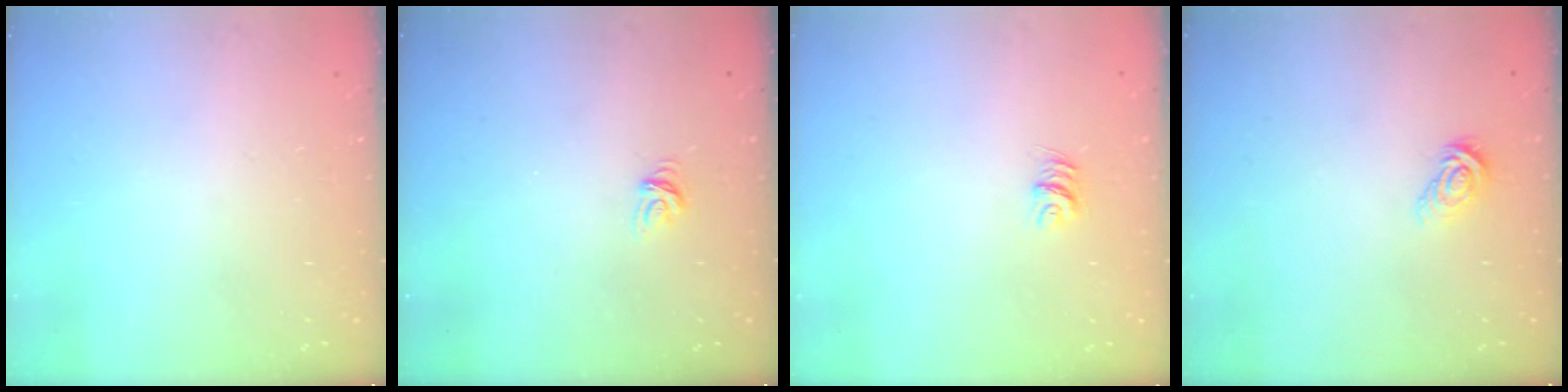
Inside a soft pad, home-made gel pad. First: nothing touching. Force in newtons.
{"total": 4.7, "press": 4.7, "slide": 0.3}
{"total": 5.1, "press": 5.1, "slide": 0.3}
{"total": 6.6, "press": 6.6, "slide": 0.2}